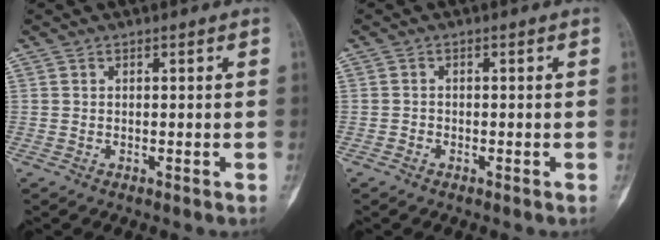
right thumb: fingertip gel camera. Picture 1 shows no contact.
{"total": 0.8, "force": [-0.5, 0.6, 0.1], "torque": [0.000, 0.003, -0.015]}